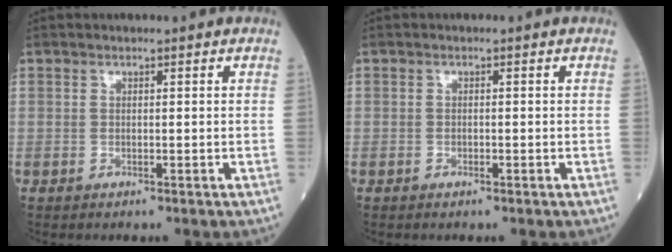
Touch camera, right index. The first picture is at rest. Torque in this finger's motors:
{"motor_torque": [-0.10, -0.05, -0.04, -0.01]}